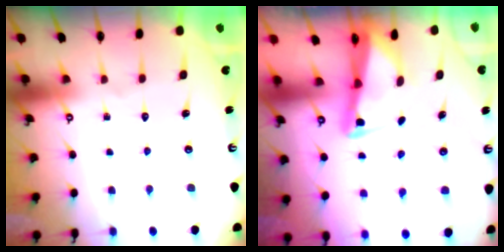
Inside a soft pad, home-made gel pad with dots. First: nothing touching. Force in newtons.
{"total": 2.4, "press": 2.4, "slide": 0.3}